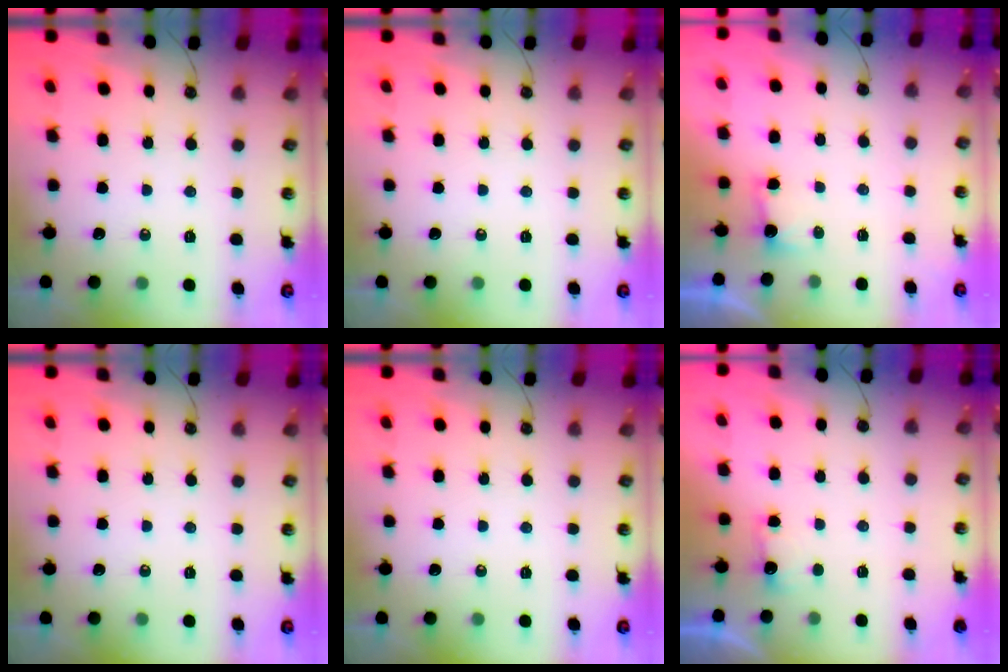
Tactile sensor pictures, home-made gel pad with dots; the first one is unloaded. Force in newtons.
{"total": 0.0}
{"total": 2.4, "press": 2.3, "slide": 0.9}
{"total": 0.0}
{"total": 0.0}
{"total": 2.3, "press": 2.2, "slide": 0.9}